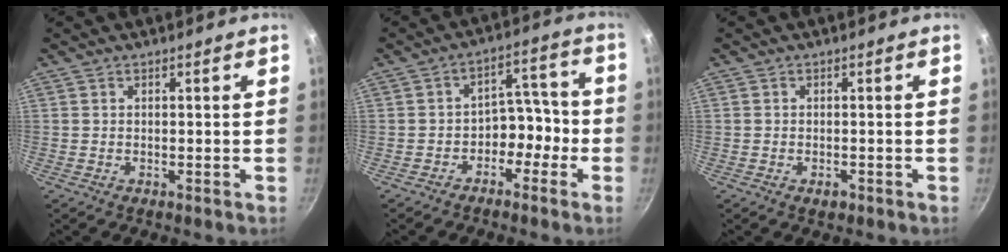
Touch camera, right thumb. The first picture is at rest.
{"total": 7.1, "force": [-3.2, 5.0, 3.8], "torque": [-0.005, 0.061, -0.050]}
{"total": 1.5, "force": [-0.9, 0.9, 0.9], "torque": [-0.011, 0.006, -0.014]}